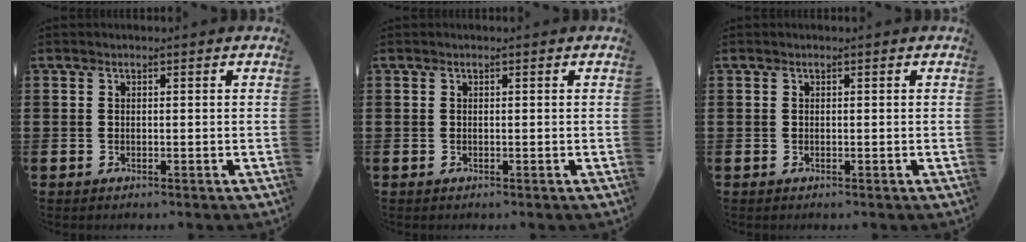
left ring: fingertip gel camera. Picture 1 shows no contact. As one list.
[{"total": 0.0}, {"total": 0.0}]